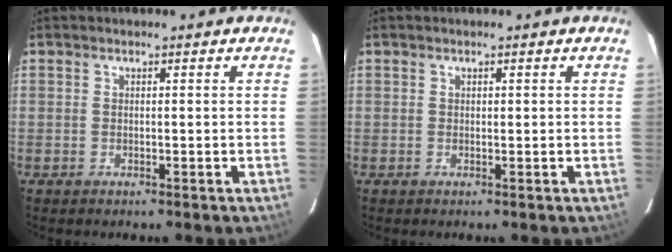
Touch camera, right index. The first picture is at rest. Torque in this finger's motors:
{"motor_torque": [-0.26, 0.35, -0.02, -0.01]}